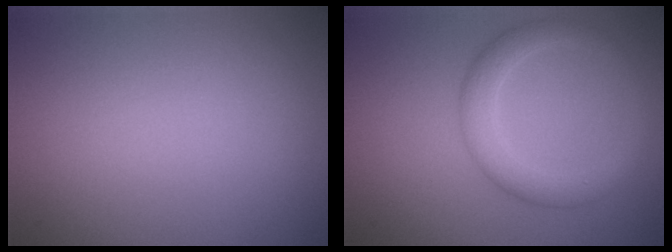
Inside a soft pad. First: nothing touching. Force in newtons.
{"total": 3.7, "press": 3.7, "slide": 0.2}